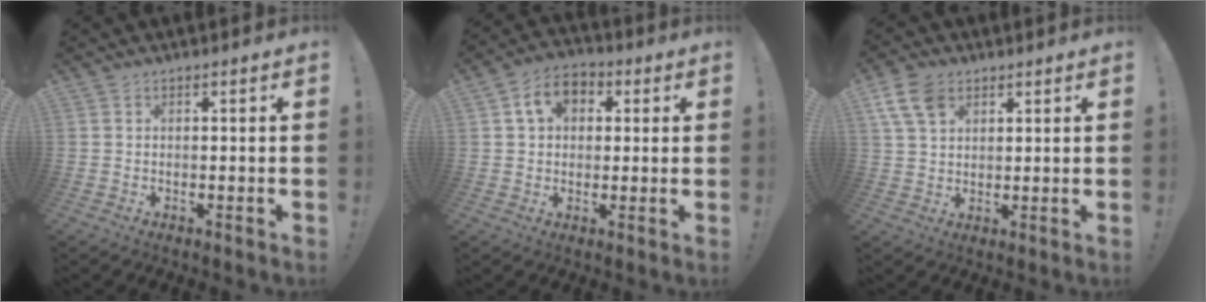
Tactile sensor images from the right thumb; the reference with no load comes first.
{"total": 6.3, "force": [1.7, 5.2, 3.2], "torque": [-0.040, 0.003, 0.030]}
{"total": 8.9, "force": [4.5, 5.8, 5.0], "torque": [-0.098, -0.007, 0.089]}